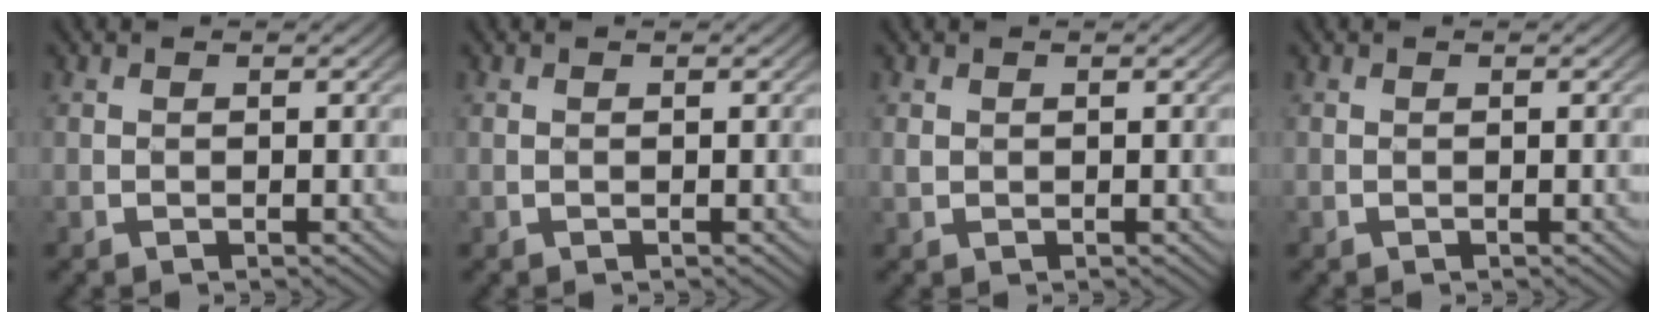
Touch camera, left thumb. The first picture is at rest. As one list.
[{"total": 0.0}, {"total": 0.9, "force": [0.3, 0.8, 0.3], "torque": [-0.018, 0.000, 0.005]}, {"total": 0.0}]